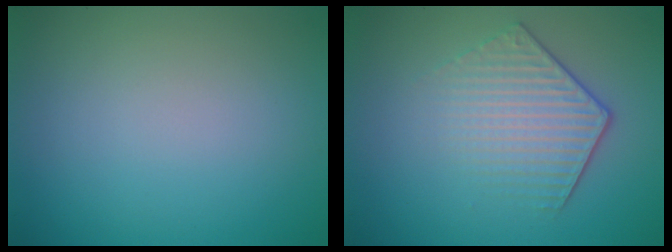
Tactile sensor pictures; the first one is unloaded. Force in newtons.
{"total": 4.0, "press": 3.2, "slide": 2.3}